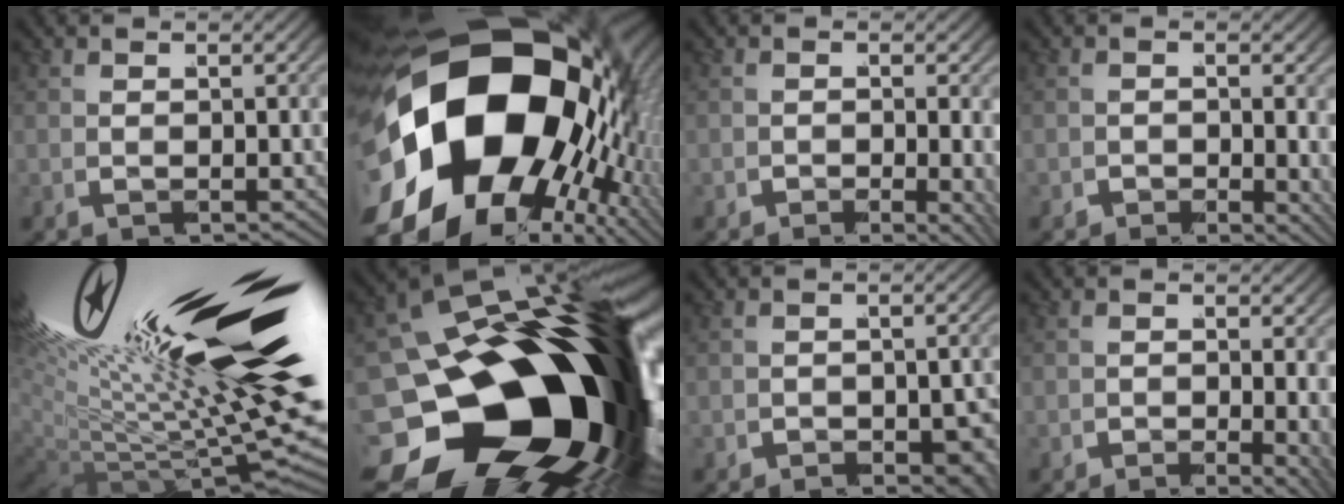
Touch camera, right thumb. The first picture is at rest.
{"total": 35.4, "force": [-1.3, 22.9, 27.0], "torque": [-0.458, -0.057, -0.001]}
{"total": 2.1, "force": [-1.1, 0.7, 1.7], "torque": [-0.022, -0.021, -0.018]}
{"total": 2.1, "force": [-1.0, 1.1, 1.5], "torque": [-0.021, -0.020, -0.015]}
{"total": 19.1, "force": [1.4, 9.2, 16.7], "torque": [-0.262, -0.026, 0.037]}
{"total": 39.4, "force": [-3.8, 22.4, 32.2], "torque": [-0.441, -0.088, -0.029]}
{"total": 3.5, "force": [-1.6, 2.2, 2.2], "torque": [-0.027, -0.020, -0.021]}
{"total": 2.6, "force": [-1.3, 0.8, 2.2], "torque": [-0.030, -0.023, -0.018]}